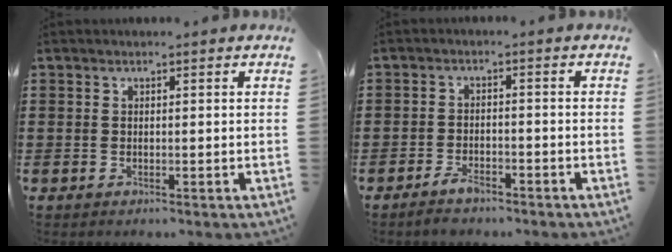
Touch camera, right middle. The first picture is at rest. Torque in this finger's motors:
{"motor_torque": [0.76, 0.63, 0.04, 0.03]}